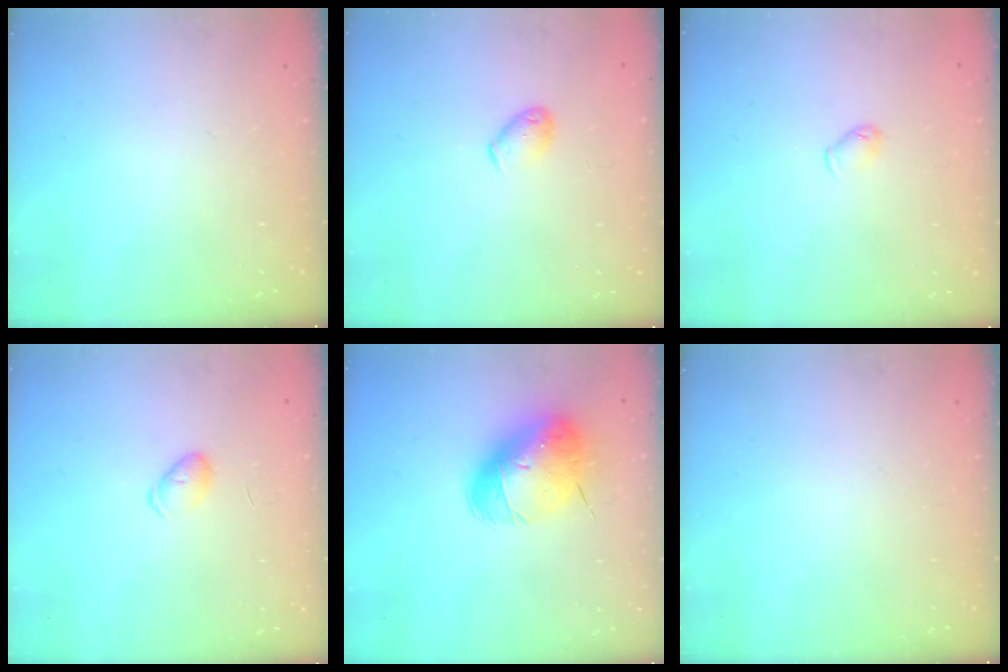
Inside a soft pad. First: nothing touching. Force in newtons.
{"total": 5.0, "press": 5.0, "slide": 0.7}
{"total": 3.7, "press": 3.6, "slide": 0.8}
{"total": 4.5, "press": 4.5, "slide": 0.5}
{"total": 10.9, "press": 10.7, "slide": 1.9}
{"total": 0.0}